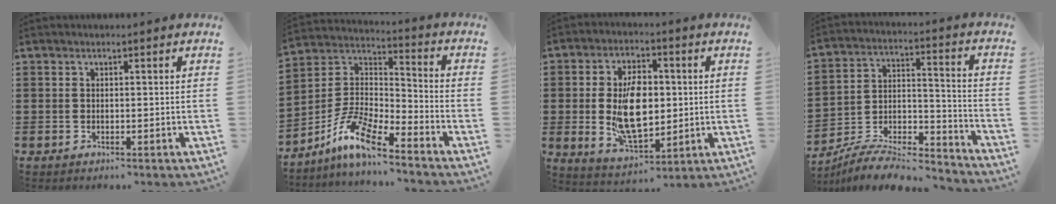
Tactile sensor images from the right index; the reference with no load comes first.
{"total": 9.2, "force": [-6.6, 2.0, 6.0], "torque": [-0.149, -0.006, -0.139]}
{"total": 10.2, "force": [-0.2, 5.7, 8.5], "torque": [-0.160, 0.003, -0.005]}
{"total": 7.9, "force": [-7.4, 2.0, 2.2], "torque": [-0.031, 0.017, -0.142]}